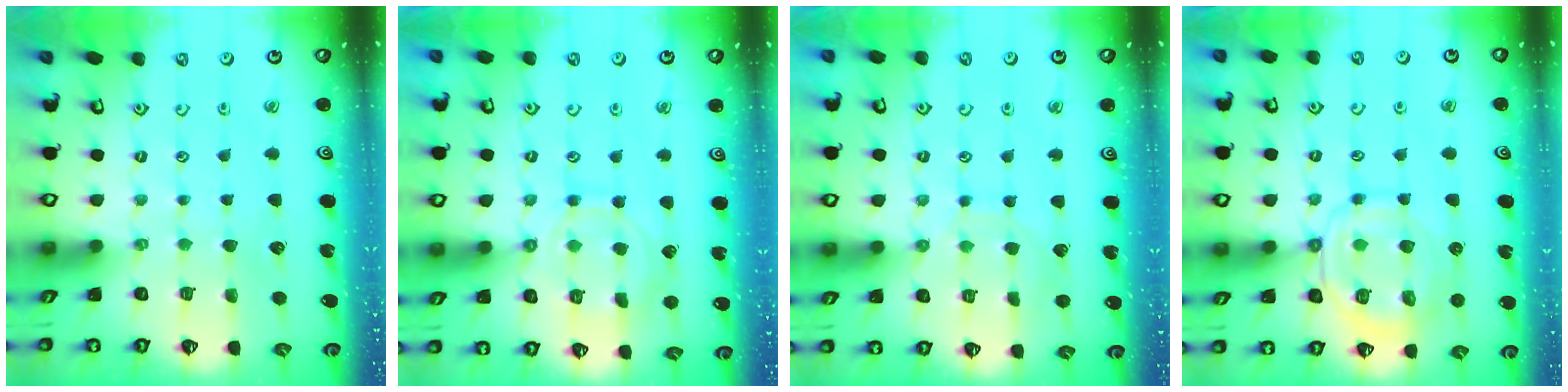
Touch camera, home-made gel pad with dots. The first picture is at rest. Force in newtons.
{"total": 10.7, "press": 10.7, "slide": 0.9}
{"total": 6.3, "press": 6.3, "slide": 0.3}
{"total": 10.2, "press": 10.1, "slide": 1.3}